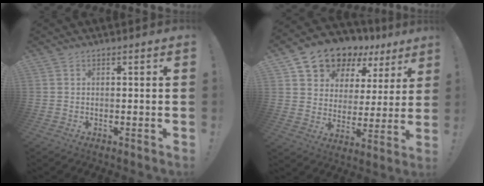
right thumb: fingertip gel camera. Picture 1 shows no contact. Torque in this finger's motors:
{"motor_torque": [-0.30, 1.63, -0.03, 0.45, 0.27]}